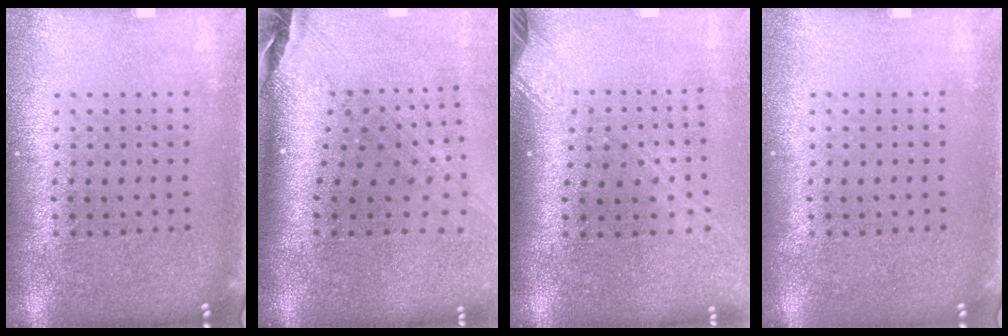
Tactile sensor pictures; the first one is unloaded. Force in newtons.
{"total": 2.5, "press": 1.7, "slide": 1.8}
{"total": 2.2, "press": 1.7, "slide": 1.4}
{"total": 0.0}